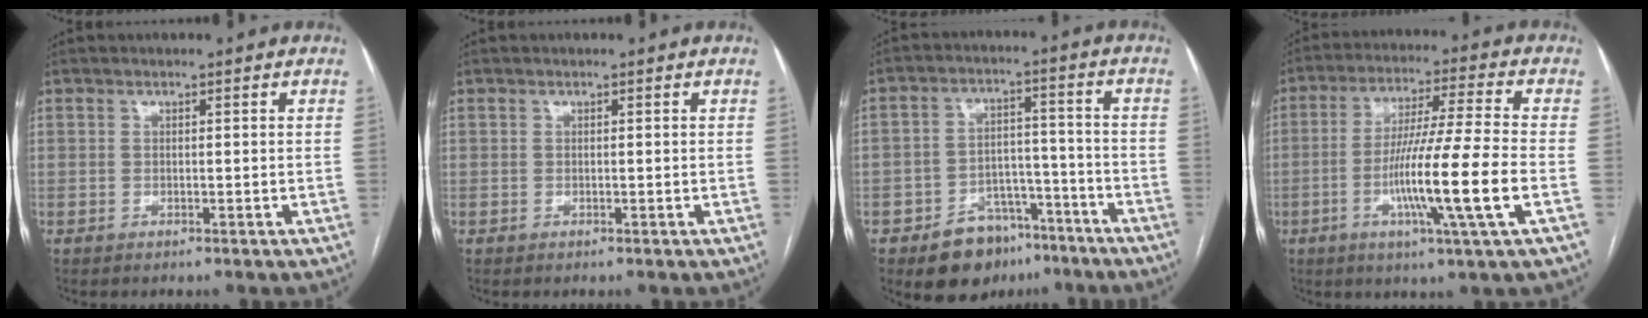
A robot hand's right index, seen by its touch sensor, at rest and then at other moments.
{"total": 0.0}
{"total": 10.0, "force": [-6.6, 6.4, 4.0], "torque": [-0.053, 0.027, -0.096]}
{"total": 13.9, "force": [-3.8, -1.4, 13.3], "torque": [-0.247, -0.014, -0.075]}